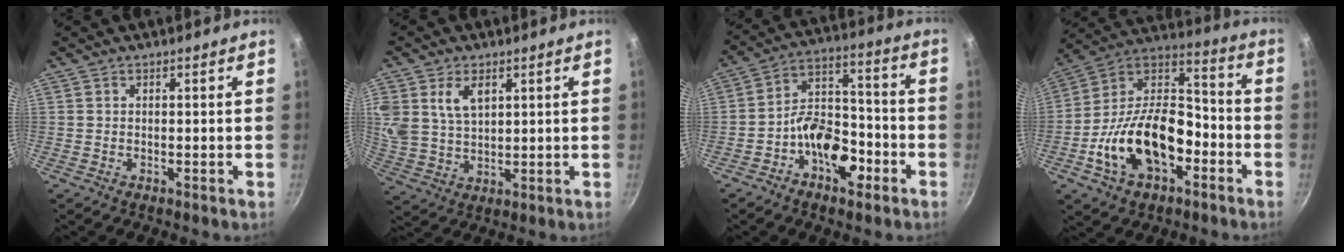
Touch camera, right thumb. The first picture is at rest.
{"total": 9.5, "force": [4.0, 6.2, 5.9], "torque": [-0.107, -0.016, 0.082]}
{"total": 12.1, "force": [-5.6, 7.3, 8.0], "torque": [-0.095, 0.068, -0.098]}
{"total": 21.2, "force": [-7.3, 12.8, 15.3], "torque": [-0.248, 0.067, -0.136]}